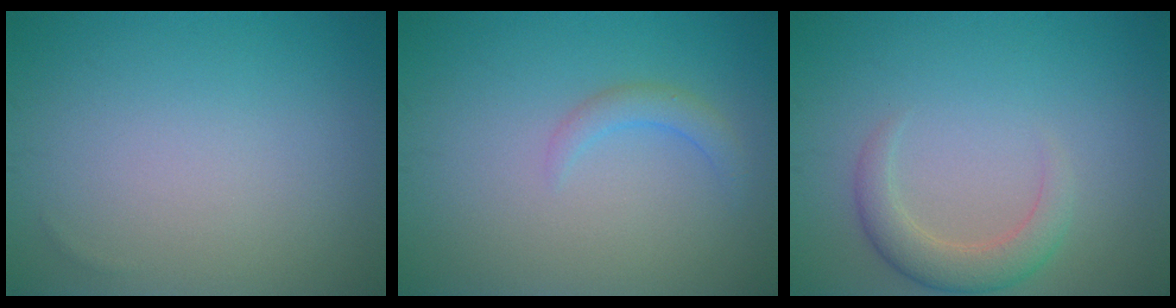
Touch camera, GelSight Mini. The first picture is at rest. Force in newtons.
{"total": 1.6, "press": 1.6, "slide": 0.2}
{"total": 3.1, "press": 3.1, "slide": 0.1}